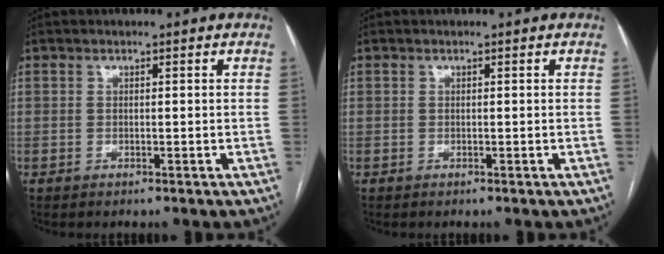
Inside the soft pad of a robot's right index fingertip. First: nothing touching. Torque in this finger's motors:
{"motor_torque": [0.00, 0.00, 0.00, 0.01]}